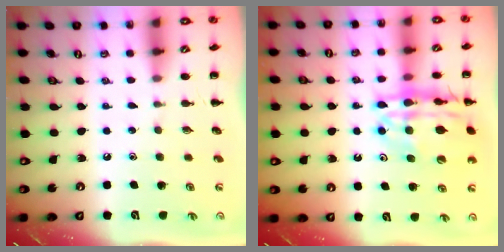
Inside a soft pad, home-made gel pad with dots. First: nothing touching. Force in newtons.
{"total": 19.7, "press": 19.5, "slide": 2.9}